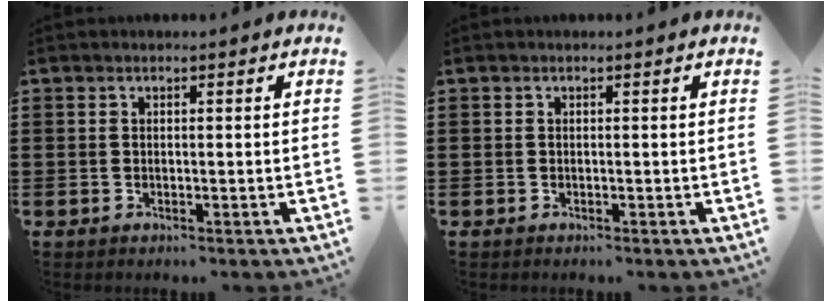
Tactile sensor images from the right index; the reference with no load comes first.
{"total": 0.0}